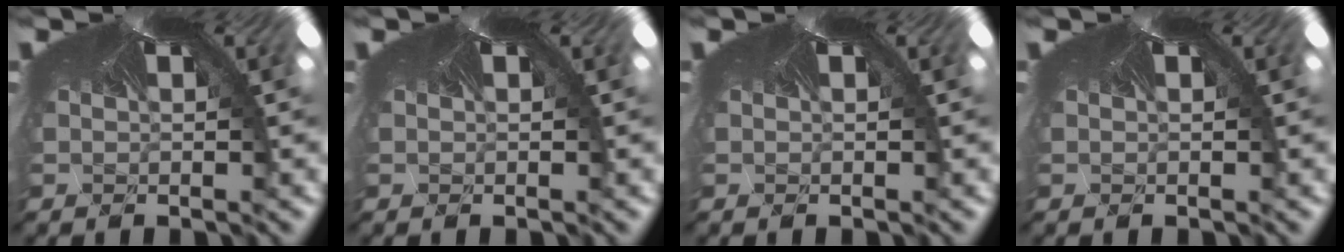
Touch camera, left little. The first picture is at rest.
{"total": 0.0}
{"total": 0.0}
{"total": 0.0}